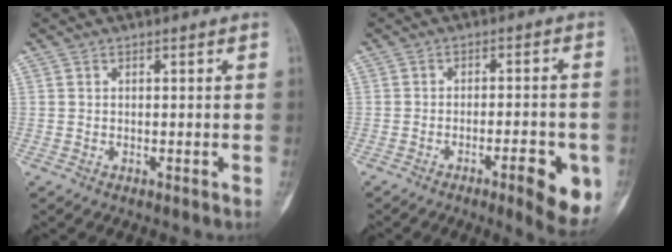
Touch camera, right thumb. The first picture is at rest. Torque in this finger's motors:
{"motor_torque": [-0.35, 0.44, 0.34, 0.37, 0.03]}